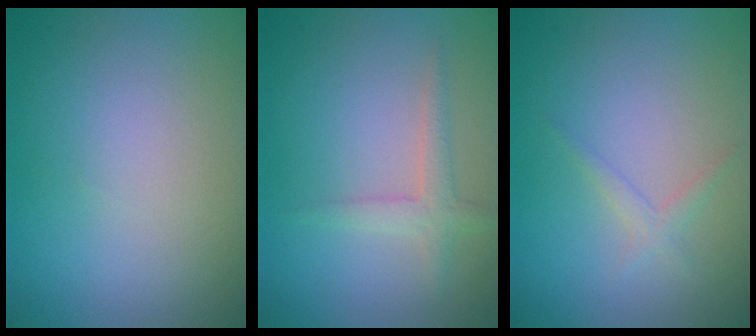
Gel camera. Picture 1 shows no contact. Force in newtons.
{"total": 1.9, "press": 1.9, "slide": 0.1}
{"total": 1.1, "press": 1.1, "slide": 0.1}